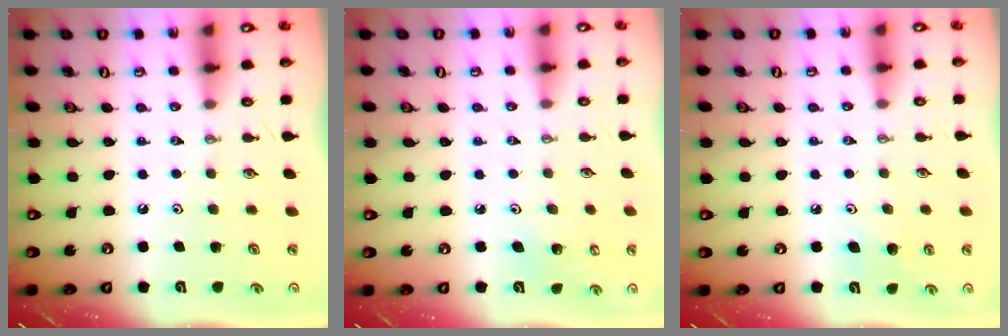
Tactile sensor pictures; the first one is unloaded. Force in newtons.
{"total": 4.8, "press": 4.6, "slide": 1.3}
{"total": 5.5, "press": 5.4, "slide": 1.3}